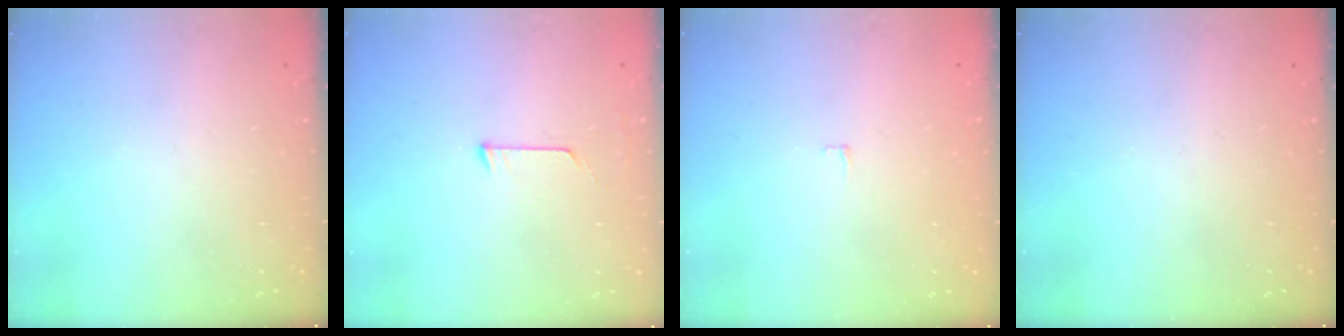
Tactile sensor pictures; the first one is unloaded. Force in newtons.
{"total": 3.9, "press": 3.9, "slide": 0.4}
{"total": 2.4, "press": 2.4, "slide": 0.2}
{"total": 0.0}